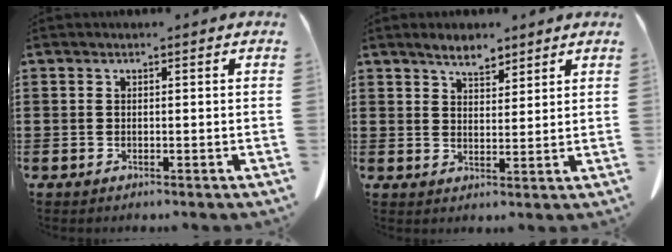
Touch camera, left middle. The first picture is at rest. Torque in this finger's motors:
{"motor_torque": [0.75, -0.67, 0.11, 0.06]}